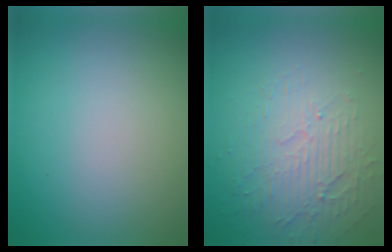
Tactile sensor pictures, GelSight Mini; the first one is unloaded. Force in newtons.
{"total": 3.7, "press": 3.2, "slide": 1.8}